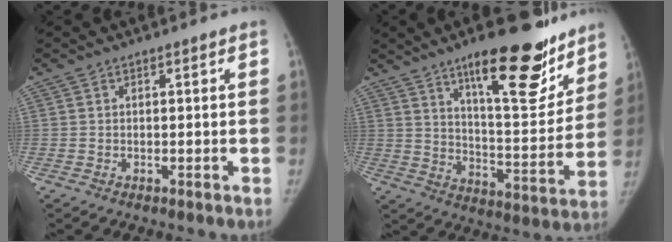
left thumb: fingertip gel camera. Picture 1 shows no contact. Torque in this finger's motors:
{"motor_torque": [1.01, -0.69, 1.58, -1.19, 0.32]}